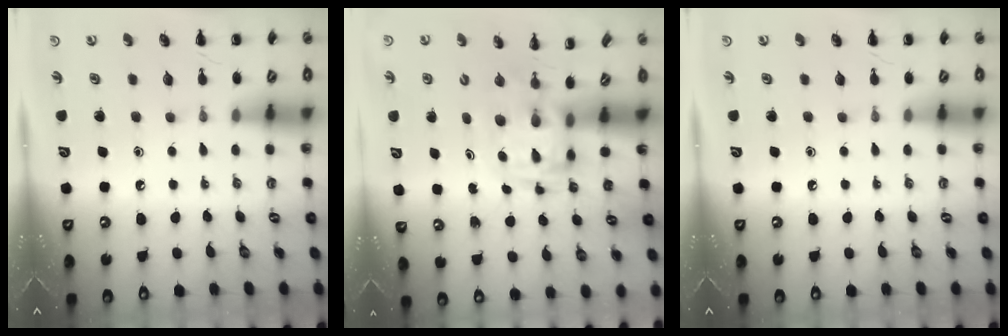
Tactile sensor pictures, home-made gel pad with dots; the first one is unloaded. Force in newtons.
{"total": 2.9, "press": 2.9, "slide": 0.6}
{"total": 0.0}